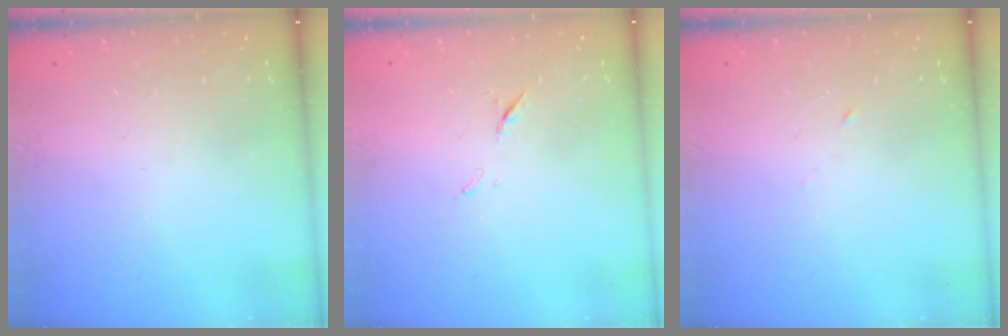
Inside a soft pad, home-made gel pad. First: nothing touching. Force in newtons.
{"total": 6.2, "press": 6.2, "slide": 0.8}
{"total": 2.7, "press": 2.5, "slide": 1.0}